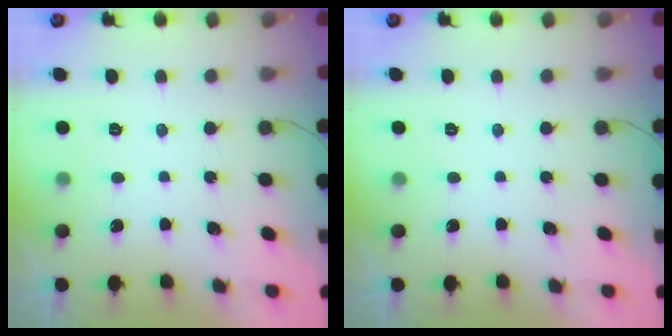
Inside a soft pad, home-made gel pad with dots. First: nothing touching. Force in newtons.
{"total": 0.0}